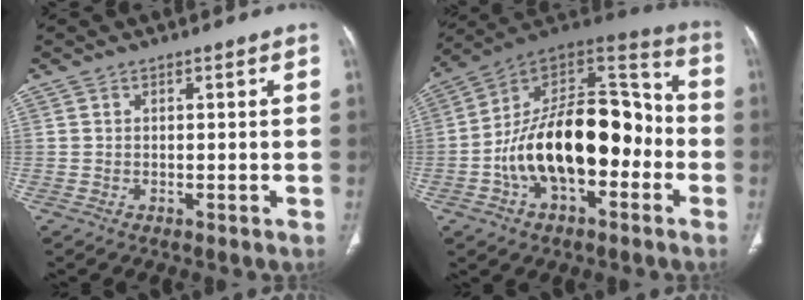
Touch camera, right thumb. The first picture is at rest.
{"total": 24.4, "force": [-5.0, 13.5, 19.7], "torque": [-0.303, 0.059, -0.080]}